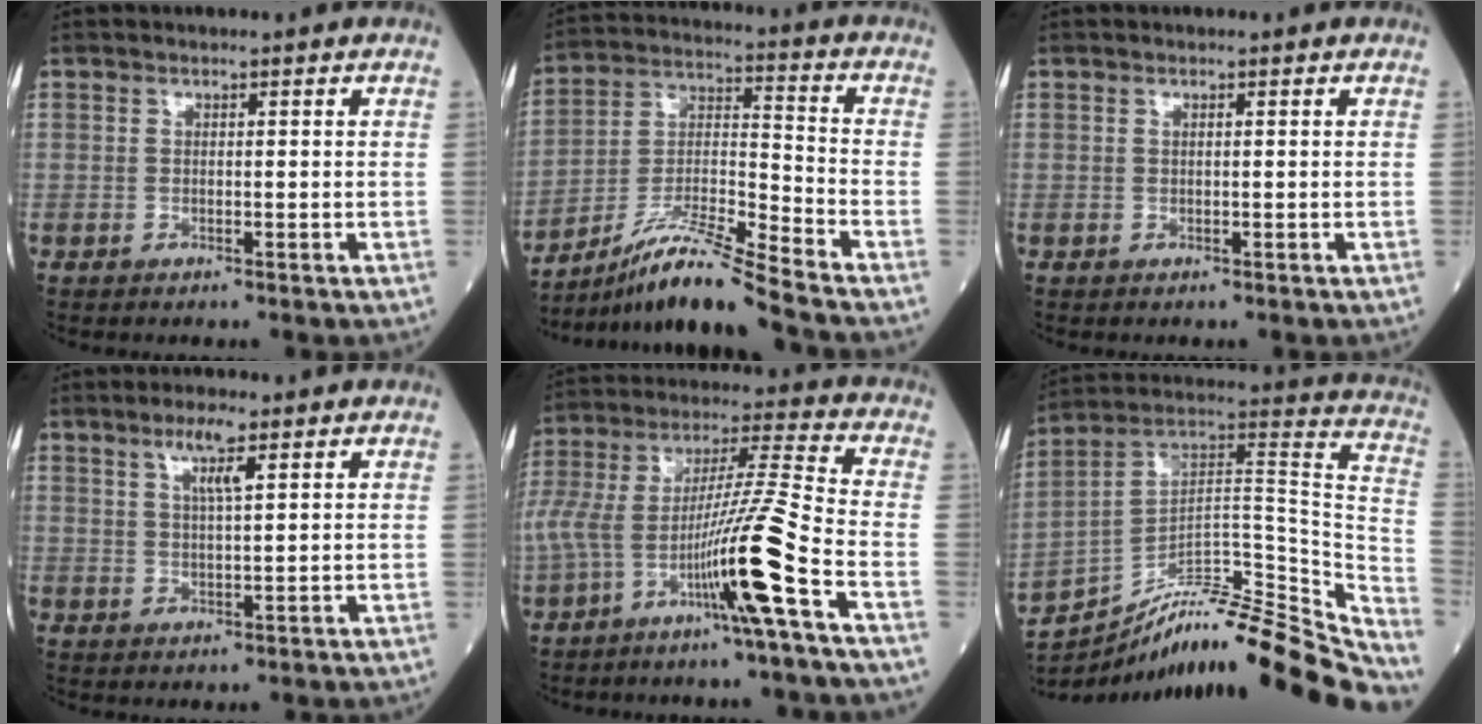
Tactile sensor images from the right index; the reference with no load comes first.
{"total": 13.3, "force": [-11.6, -2.0, 6.2], "torque": [-0.122, -0.004, -0.212]}
{"total": 0.0}
{"total": 4.4, "force": [2.4, 0.4, 3.6], "torque": [-0.071, 0.002, 0.044]}
{"total": 15.9, "force": [-7.5, -1.4, 13.9], "torque": [-0.285, 0.008, -0.141]}
{"total": 28.5, "force": [-25.3, 2.6, 12.9], "torque": [-0.136, 0.032, -0.376]}